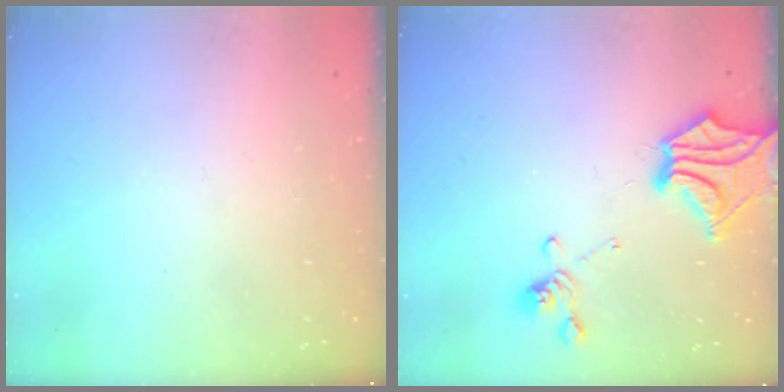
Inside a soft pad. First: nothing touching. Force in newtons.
{"total": 4.6, "press": 3.6, "slide": 2.9}